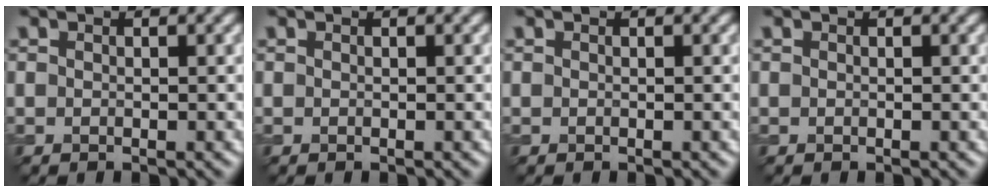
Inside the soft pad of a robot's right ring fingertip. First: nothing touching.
{"total": 0.0}
{"total": 0.0}
{"total": 0.0}